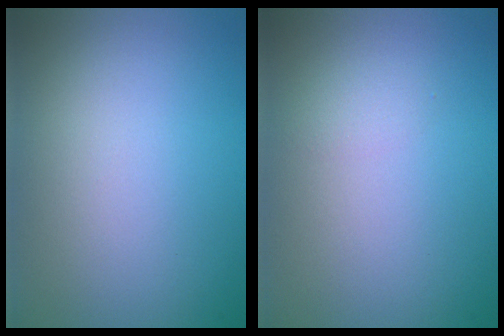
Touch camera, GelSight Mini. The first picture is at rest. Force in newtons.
{"total": 0.8, "press": 0.8, "slide": 0.0}